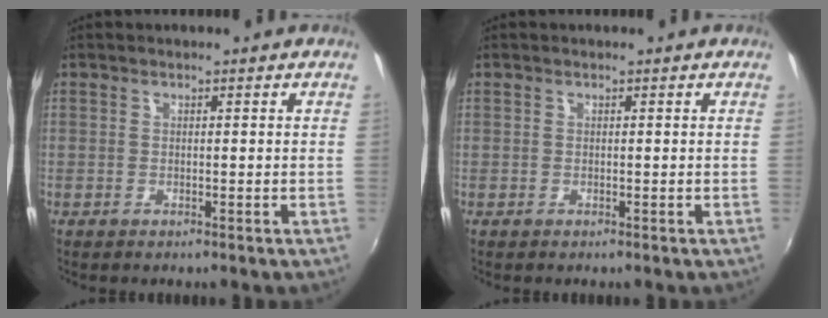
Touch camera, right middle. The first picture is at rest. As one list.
[{"total": 0.0}]